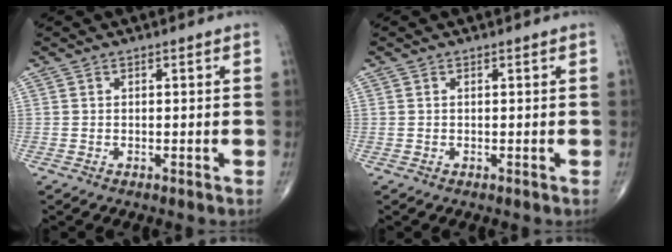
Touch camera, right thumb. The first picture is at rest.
{"total": 0.0}